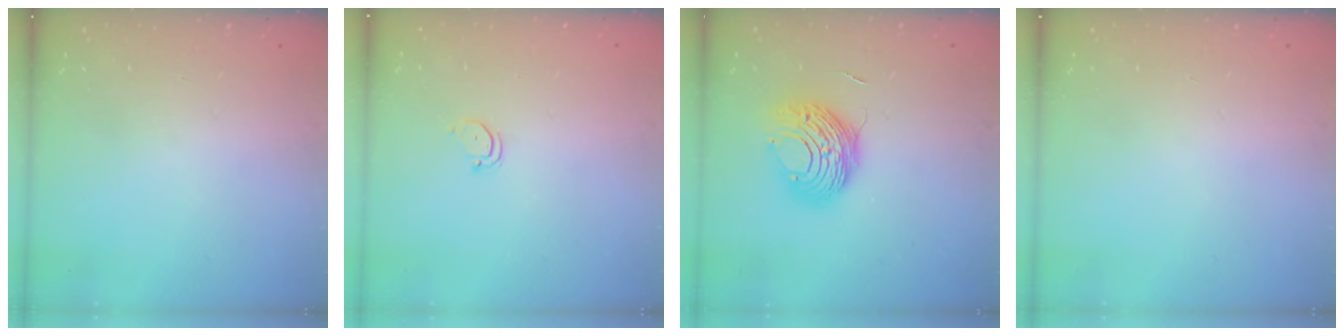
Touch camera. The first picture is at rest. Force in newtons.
{"total": 2.4, "press": 2.4, "slide": 0.2}
{"total": 10.7, "press": 10.7, "slide": 0.6}
{"total": 0.0}